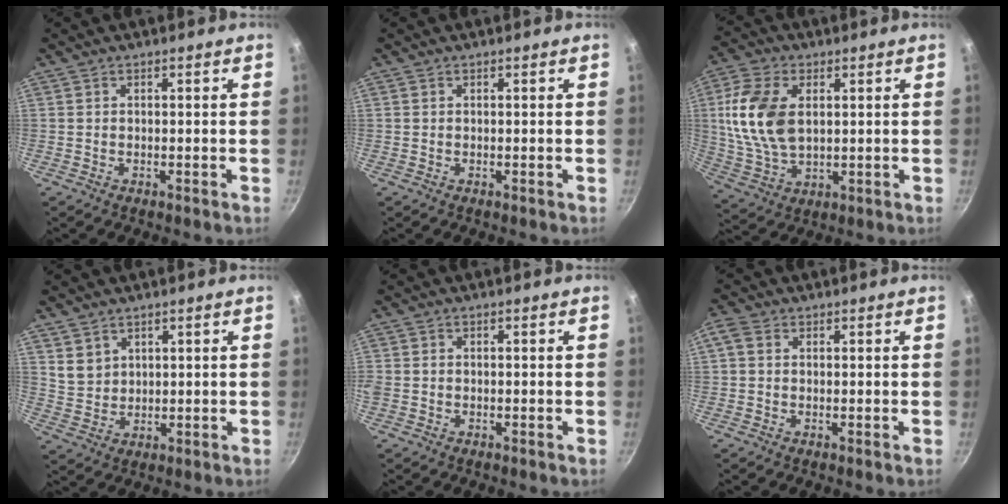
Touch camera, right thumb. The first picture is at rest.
{"total": 0.0}
{"total": 14.3, "force": [2.6, 8.8, 11.0], "torque": [-0.207, -0.006, 0.053]}
{"total": 4.3, "force": [2.4, 3.3, 1.4], "torque": [-0.007, -0.007, 0.055]}
{"total": 1.2, "force": [-0.4, 1.0, 0.5], "torque": [-0.011, 0.000, -0.009]}
{"total": 2.4, "force": [0.6, 1.9, 1.4], "torque": [-0.035, 0.011, 0.008]}